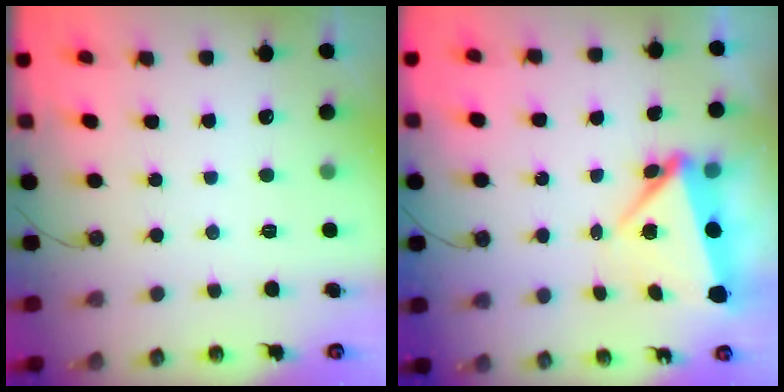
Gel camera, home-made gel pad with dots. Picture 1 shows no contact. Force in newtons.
{"total": 5.4, "press": 5.3, "slide": 0.8}